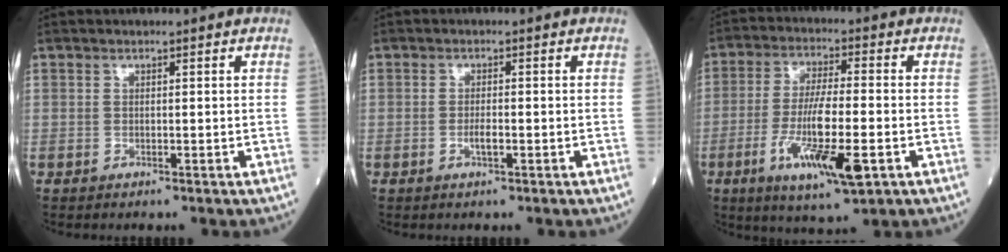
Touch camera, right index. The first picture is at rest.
{"total": 1.6, "force": [-0.4, 0.4, 1.5], "torque": [-0.033, 0.000, -0.006]}
{"total": 12.4, "force": [-4.2, 1.8, 11.6], "torque": [-0.219, -0.021, -0.071]}